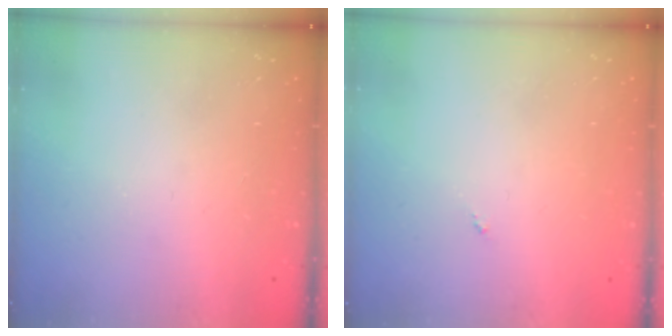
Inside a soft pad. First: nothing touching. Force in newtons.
{"total": 0.0}